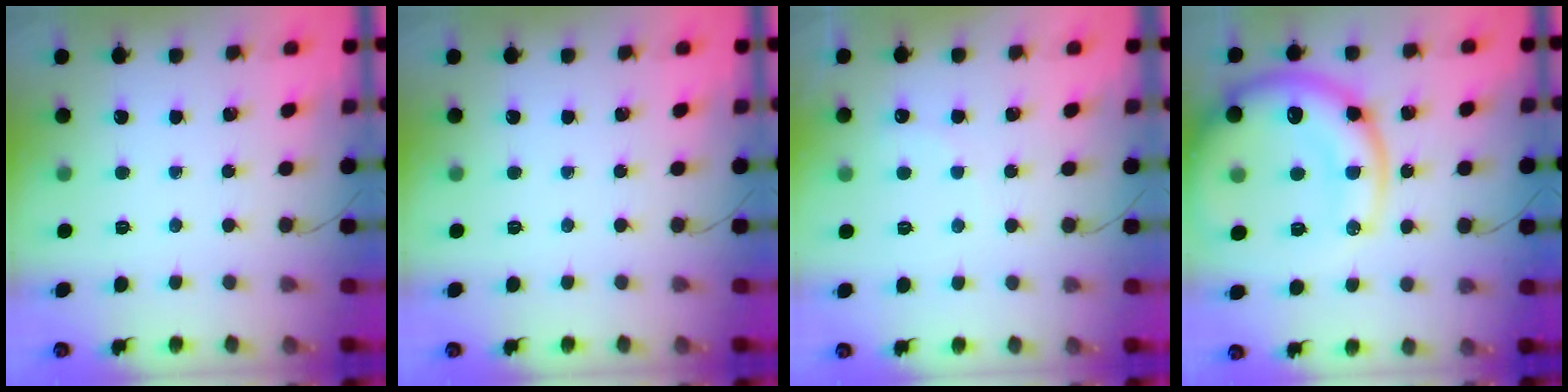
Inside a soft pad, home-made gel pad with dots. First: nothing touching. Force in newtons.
{"total": 0.0}
{"total": 6.3, "press": 6.1, "slide": 1.3}
{"total": 25.1, "press": 24.8, "slide": 3.9}